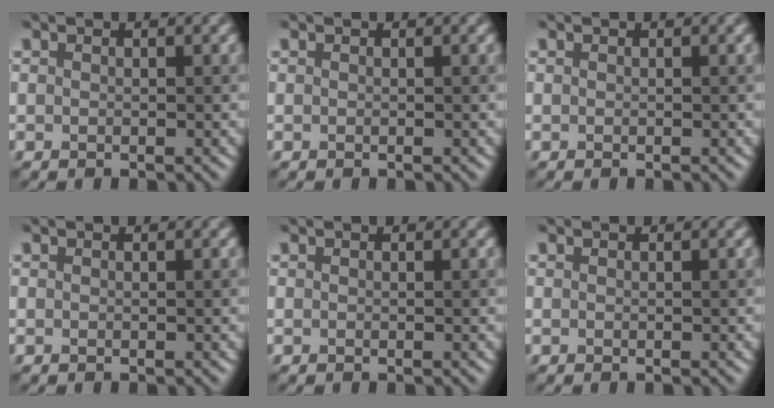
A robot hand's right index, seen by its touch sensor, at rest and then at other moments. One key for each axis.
{"total": 0.0}
{"total": 0.0}
{"total": 0.0}
{"total": 0.0}
{"total": 0.0}